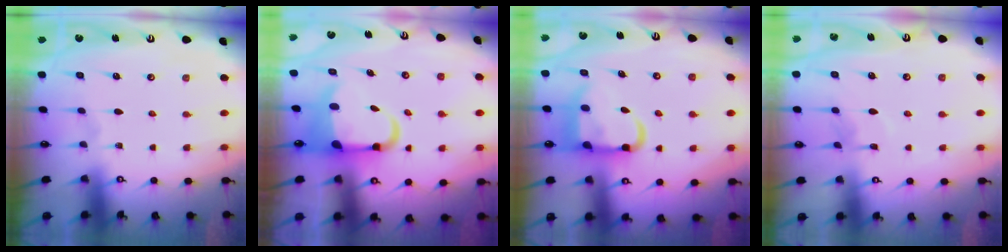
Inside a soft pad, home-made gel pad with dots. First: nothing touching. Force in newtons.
{"total": 7.6, "press": 7.3, "slide": 1.8}
{"total": 12.0, "press": 11.9, "slide": 1.6}
{"total": 8.1, "press": 8.1, "slide": 0.6}